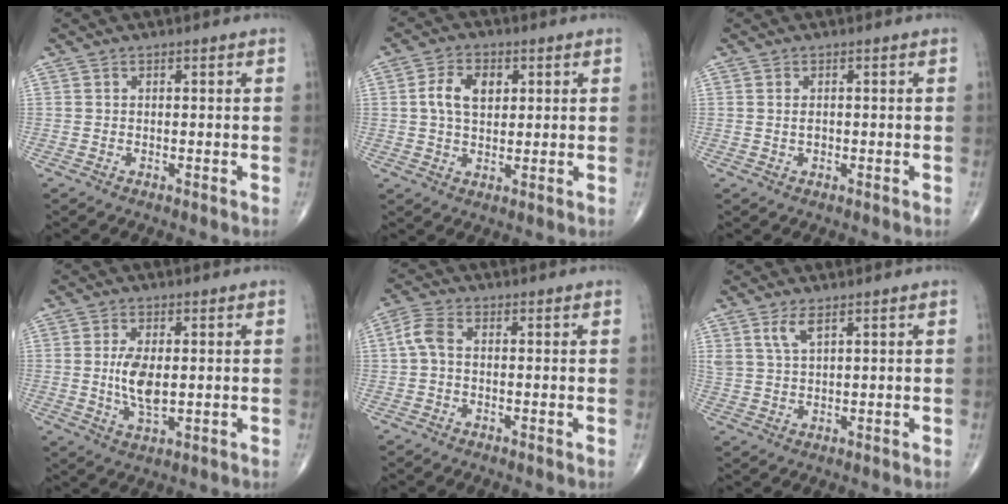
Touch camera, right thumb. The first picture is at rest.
{"total": 7.0, "force": [1.6, 4.5, 5.1], "torque": [-0.085, 0.002, 0.027]}
{"total": 1.1, "force": [0.0, 0.7, 0.9], "torque": [-0.015, -0.001, 0.001]}
{"total": 7.0, "force": [0.2, 3.2, 6.2], "torque": [-0.120, -0.012, 0.006]}
{"total": 4.0, "force": [-0.1, 2.3, 3.3], "torque": [-0.077, 0.011, -0.010]}
{"total": 3.6, "force": [2.1, 1.2, 2.6], "torque": [-0.056, -0.008, 0.049]}